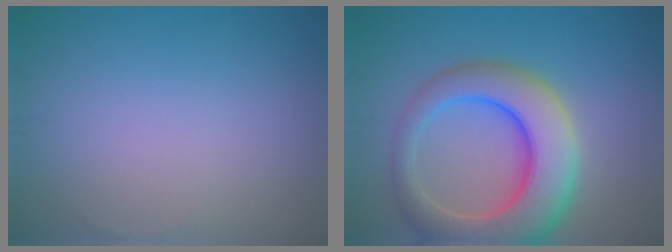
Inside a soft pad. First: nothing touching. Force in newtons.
{"total": 9.7, "press": 9.7, "slide": 0.6}